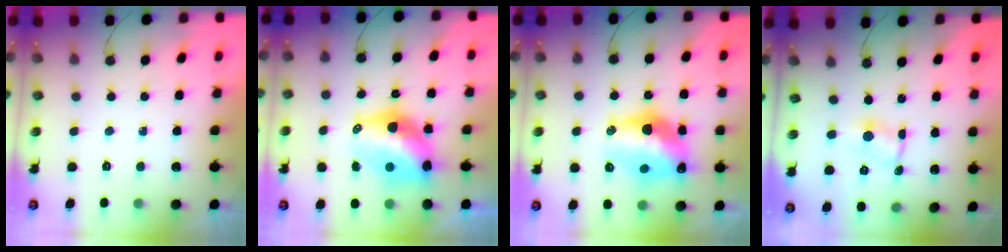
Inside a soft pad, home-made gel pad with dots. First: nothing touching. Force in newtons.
{"total": 12.8, "press": 12.8, "slide": 1.2}
{"total": 17.1, "press": 16.4, "slide": 4.9}
{"total": 1.3, "press": 1.3, "slide": 0.2}